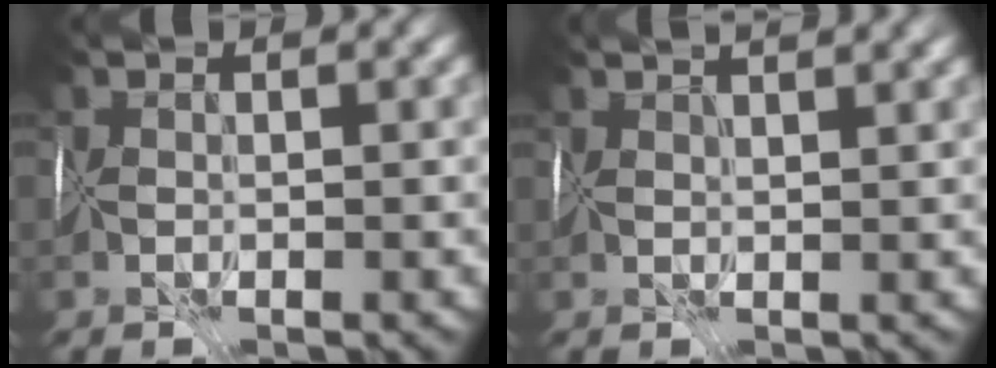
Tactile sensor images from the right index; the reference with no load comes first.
{"total": 4.5, "force": [3.2, 1.5, 2.8], "torque": [-0.044, 0.030, 0.057]}